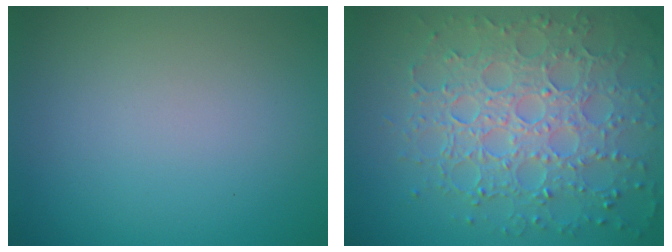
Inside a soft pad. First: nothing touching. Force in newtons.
{"total": 8.1, "press": 5.9, "slide": 5.6}